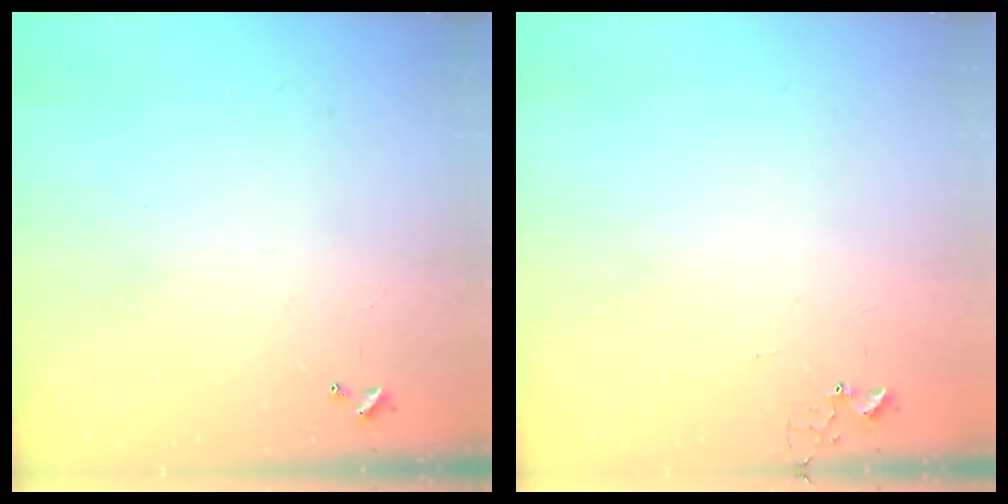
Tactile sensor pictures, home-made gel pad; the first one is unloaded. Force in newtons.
{"total": 2.9, "press": 2.9, "slide": 0.4}